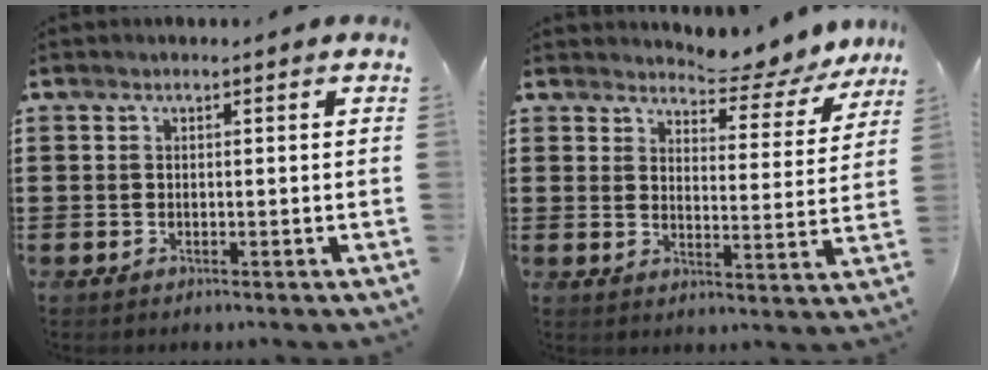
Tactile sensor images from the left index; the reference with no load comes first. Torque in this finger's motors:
{"motor_torque": [2.01, -0.13, 0.12, 0.03]}